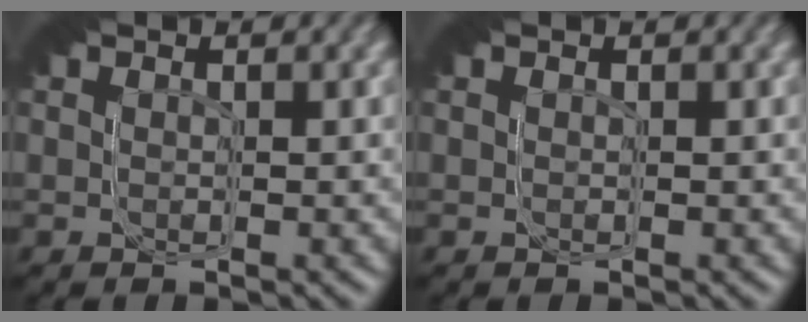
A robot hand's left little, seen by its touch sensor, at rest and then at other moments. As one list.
[{"total": 0.0}]